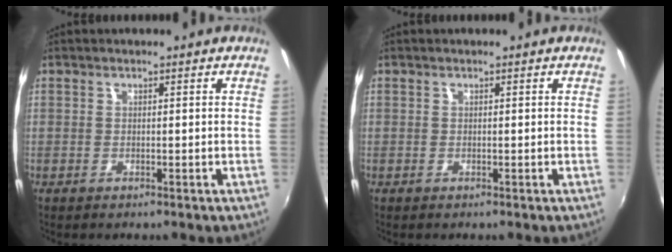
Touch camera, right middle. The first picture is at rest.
{"total": 0.0}